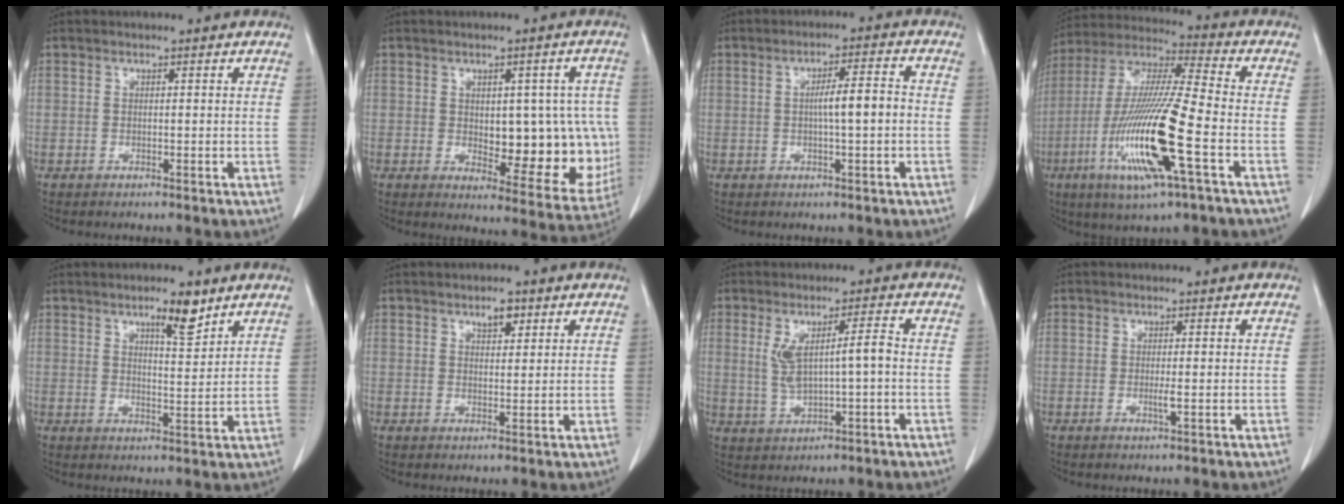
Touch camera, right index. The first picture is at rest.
{"total": 13.7, "force": [-0.8, 6.5, 12.1], "torque": [-0.139, 0.009, 0.009]}
{"total": 4.9, "force": [-0.4, 0.3, 4.9], "torque": [-0.083, 0.010, -0.005]}
{"total": 18.5, "force": [-6.0, 1.0, 17.5], "torque": [-0.365, -0.022, -0.115]}
{"total": 5.5, "force": [3.8, 1.1, 3.8], "torque": [-0.063, -0.002, 0.059]}
{"total": 2.6, "force": [1.6, 1.1, 1.7], "torque": [-0.028, -0.001, 0.026]}
{"total": 5.9, "force": [0.3, 0.9, 5.8], "torque": [-0.111, 0.011, 0.014]}
{"total": 1.2, "force": [-0.3, 0.0, 1.2], "torque": [-0.023, -0.004, -0.005]}